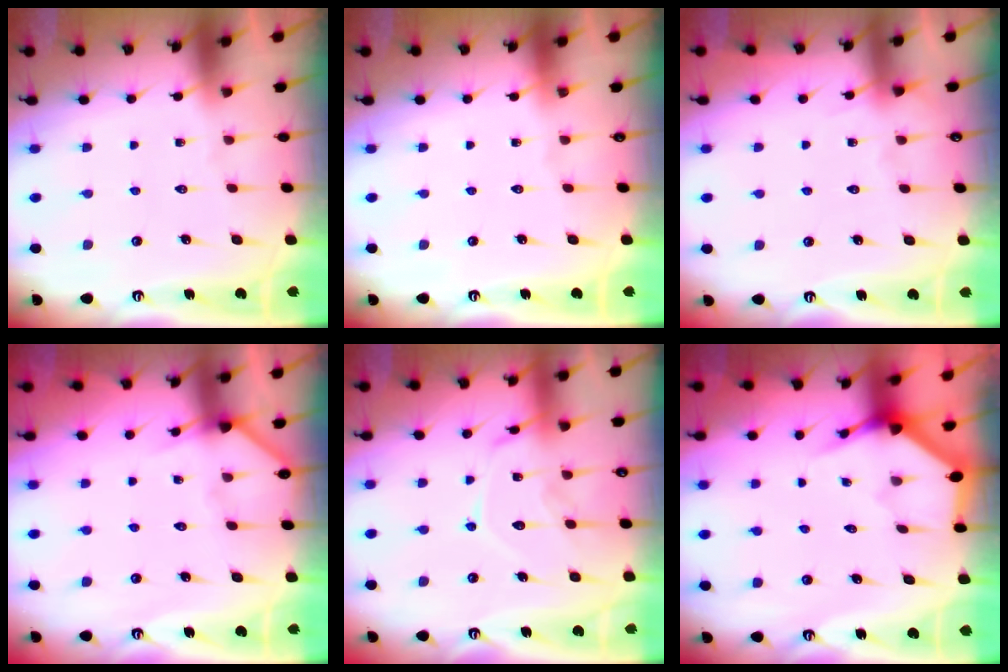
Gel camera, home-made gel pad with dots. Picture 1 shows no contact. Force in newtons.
{"total": 0.0}
{"total": 3.8, "press": 3.7, "slide": 0.6}
{"total": 4.5, "press": 4.5, "slide": 0.3}
{"total": 14.0, "press": 13.9, "slide": 1.2}
{"total": 3.6, "press": 3.6, "slide": 0.2}